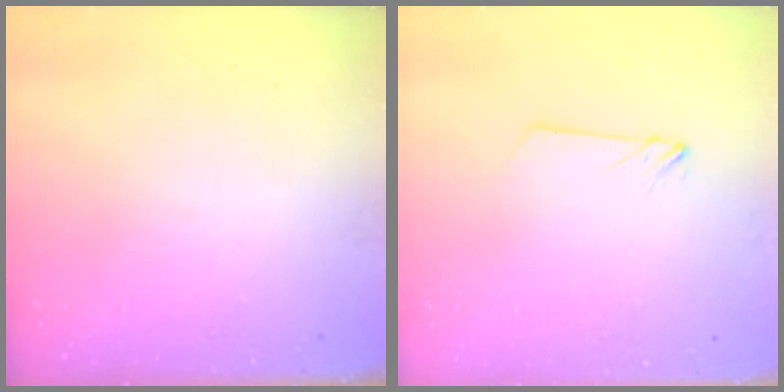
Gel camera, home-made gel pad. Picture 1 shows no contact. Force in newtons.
{"total": 2.8, "press": 2.8, "slide": 0.3}